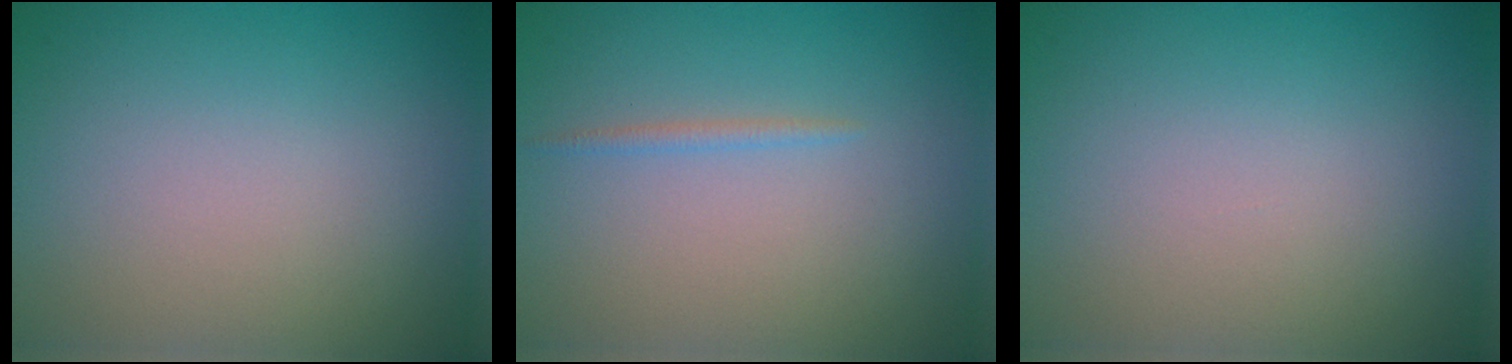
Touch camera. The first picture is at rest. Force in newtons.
{"total": 0.7, "press": 0.7, "slide": 0.1}
{"total": 0.0}